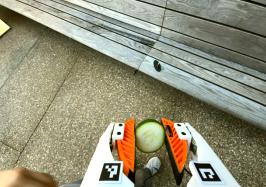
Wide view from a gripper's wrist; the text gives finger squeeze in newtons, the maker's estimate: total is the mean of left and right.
{"total": 12.9, "left": 13.0, "right": 12.9}